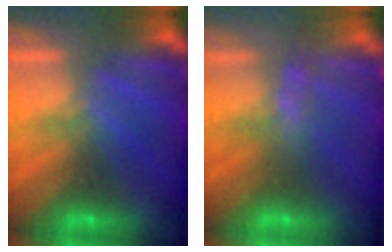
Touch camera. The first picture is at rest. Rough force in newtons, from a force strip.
{"total": 2.6}